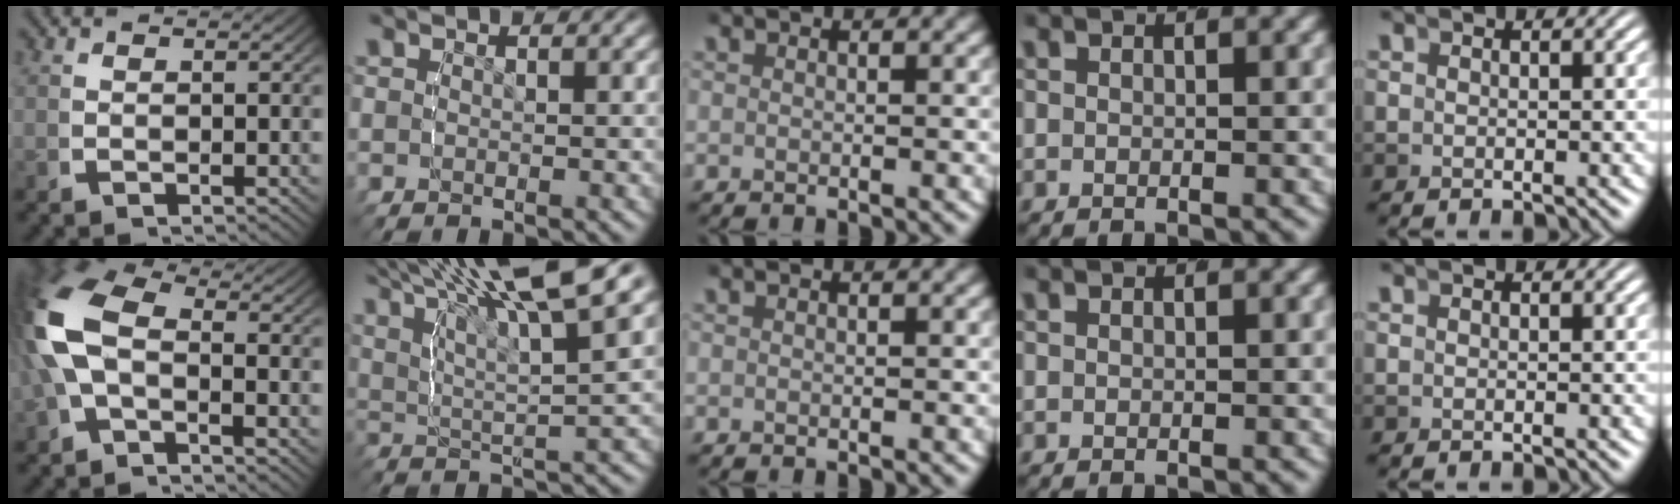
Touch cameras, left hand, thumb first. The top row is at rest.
{"thumb": {"total": 8.3, "force": [-0.2, 5.4, 6.3], "torque": [-0.157, -0.005, -0.003]}, "index": {"total": 9.3, "force": [5.6, 3.3, 6.7], "torque": [-0.109, 0.013, 0.087]}}